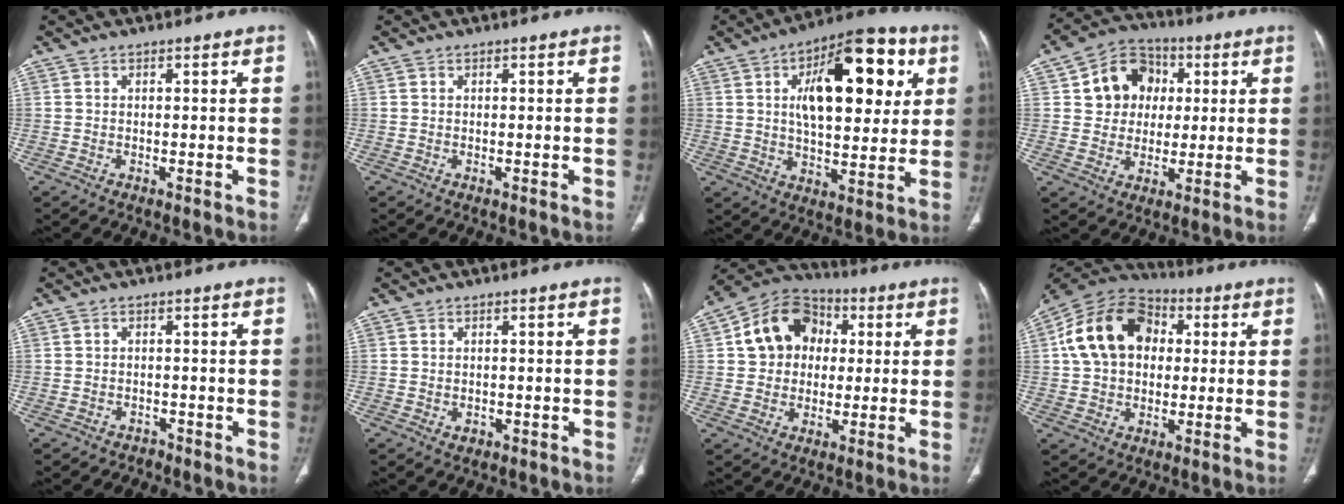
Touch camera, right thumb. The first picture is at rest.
{"total": 0.0}
{"total": 21.5, "force": [6.3, 10.2, 17.8], "torque": [-0.215, 0.000, 0.090]}
{"total": 11.5, "force": [2.7, 10.0, 5.0], "torque": [-0.041, 0.005, 0.040]}
{"total": 1.5, "force": [-1.2, 1.0, -0.3], "torque": [-0.003, 0.008, -0.022]}
{"total": 1.4, "force": [-0.4, 1.1, 0.7], "torque": [-0.008, 0.002, 0.001]}
{"total": 13.2, "force": [2.1, 11.1, 6.9], "torque": [-0.087, 0.016, 0.027]}
{"total": 17.0, "force": [2.8, 12.8, 10.8], "torque": [-0.174, 0.023, 0.039]}